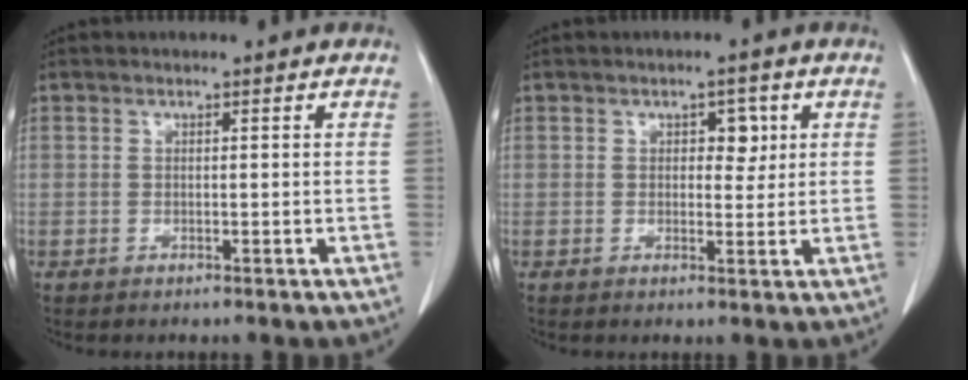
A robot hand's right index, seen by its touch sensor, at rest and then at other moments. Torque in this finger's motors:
{"motor_torque": [-0.11, 0.22, 0.07, -0.01]}